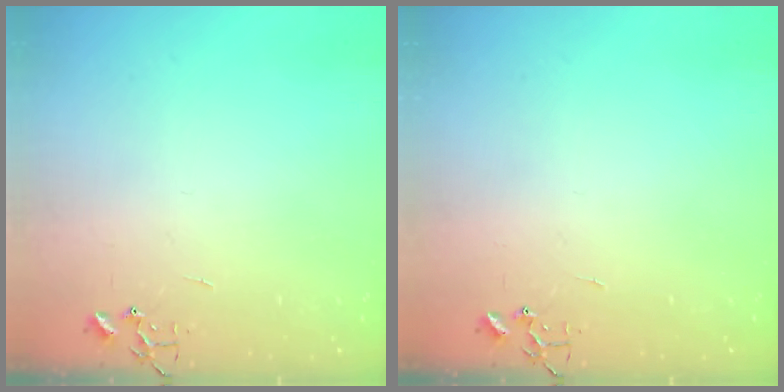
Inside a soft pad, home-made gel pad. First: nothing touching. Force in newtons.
{"total": 0.0}